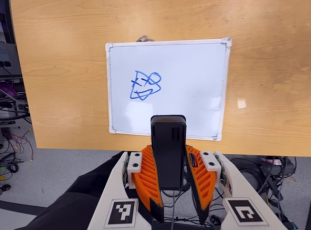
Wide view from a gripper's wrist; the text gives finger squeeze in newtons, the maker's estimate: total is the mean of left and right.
{"total": 6.7, "left": 5.0, "right": 8.4}